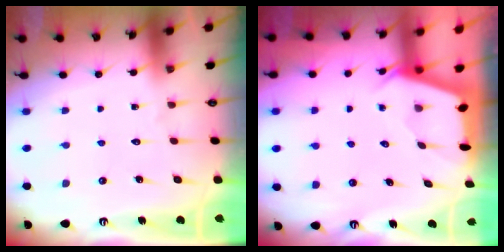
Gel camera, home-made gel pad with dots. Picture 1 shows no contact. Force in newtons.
{"total": 2.0, "press": 2.0, "slide": 0.3}